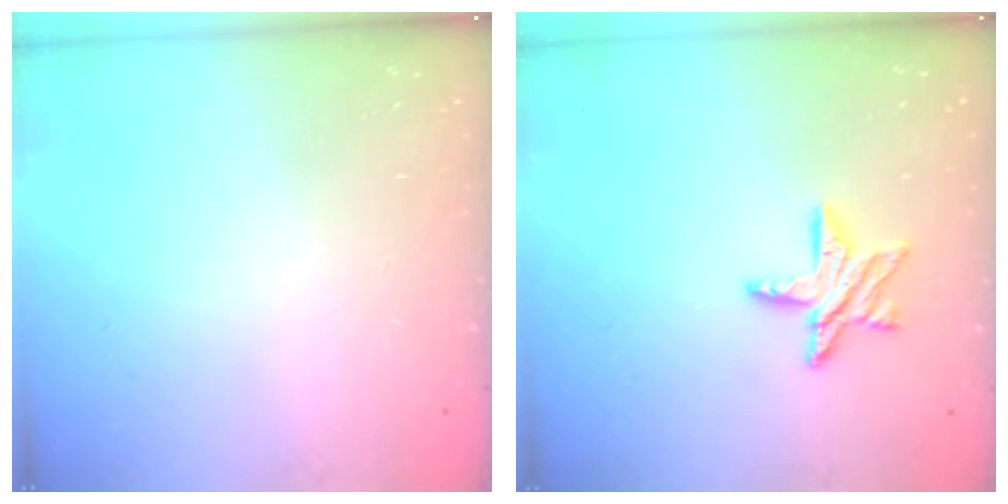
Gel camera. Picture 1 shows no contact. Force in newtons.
{"total": 9.3, "press": 9.2, "slide": 0.8}